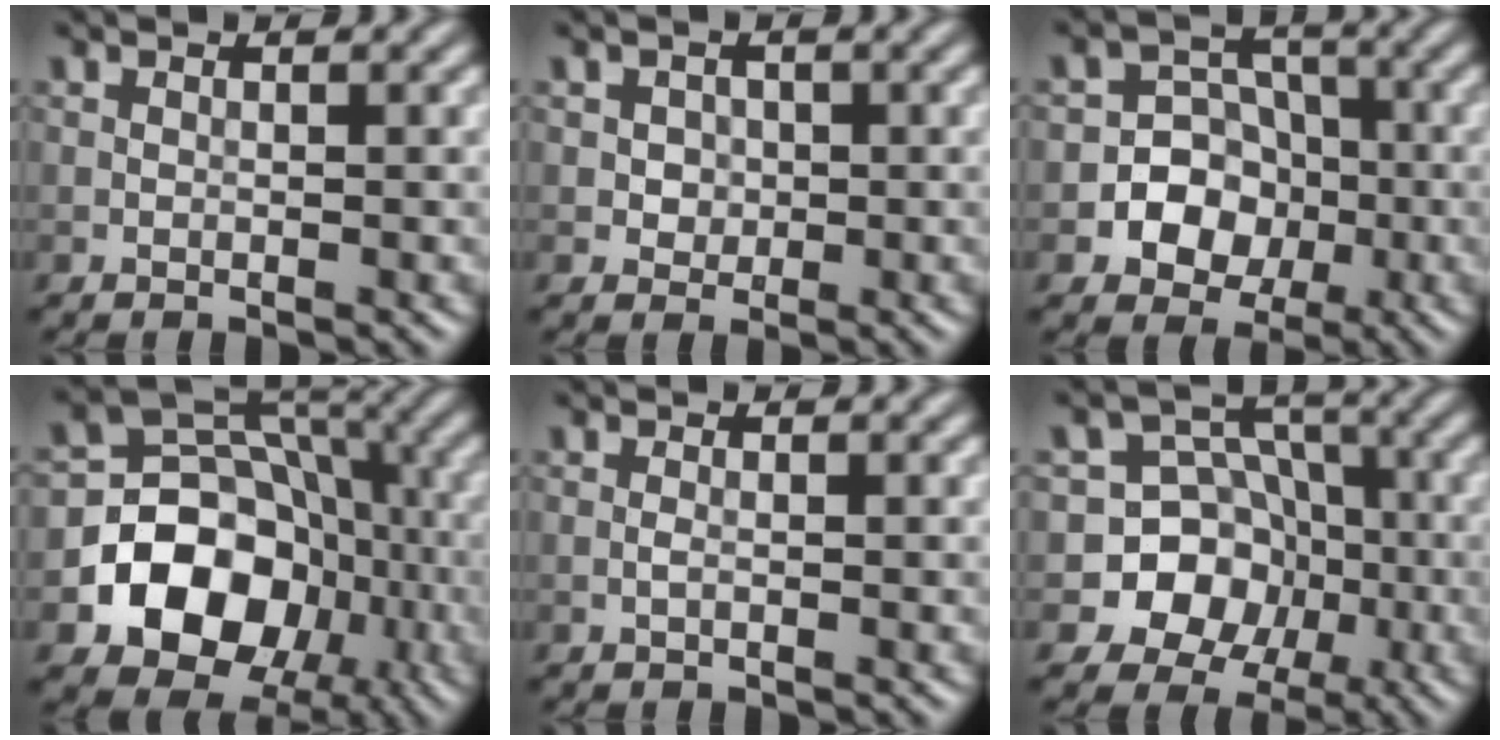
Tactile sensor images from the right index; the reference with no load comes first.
{"total": 1.5, "force": [0.1, 1.4, 0.5], "torque": [0.000, -0.001, 0.005]}
{"total": 6.3, "force": [-1.7, 5.7, 2.0], "torque": [-0.004, 0.018, -0.054]}
{"total": 10.7, "force": [-3.2, 8.6, 5.6], "torque": [-0.080, 0.000, -0.063]}
{"total": 0.5, "force": [-0.2, 0.1, 0.5], "torque": [-0.012, 0.000, -0.005]}
{"total": 8.7, "force": [-2.6, 8.0, 2.2], "torque": [-0.022, 0.017, -0.073]}